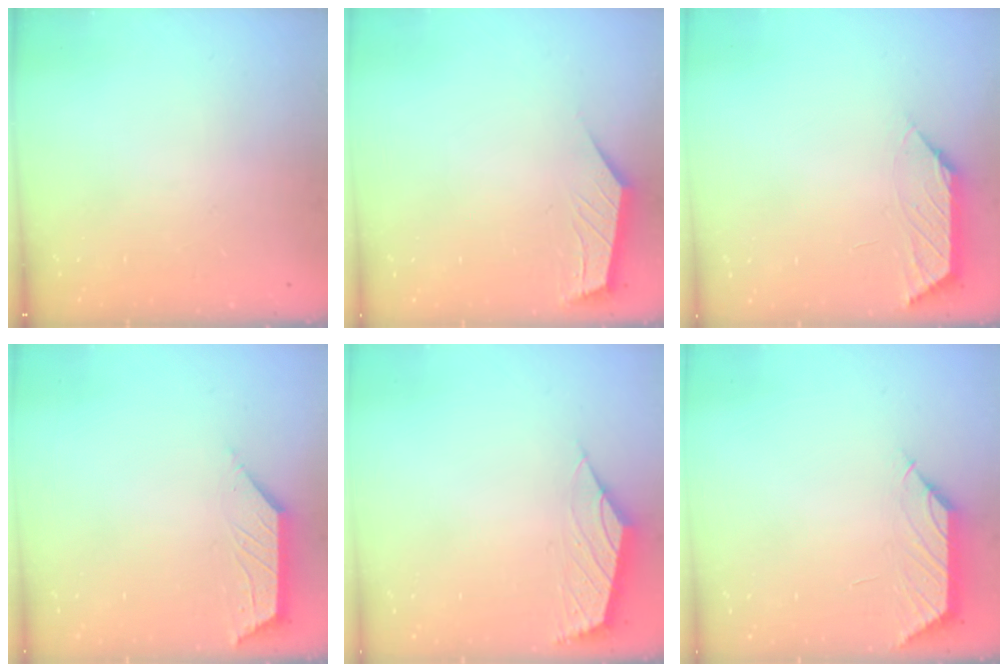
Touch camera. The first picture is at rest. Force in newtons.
{"total": 2.5, "press": 2.4, "slide": 0.3}
{"total": 1.5, "press": 1.5, "slide": 0.5}
{"total": 2.9, "press": 2.9, "slide": 0.5}
{"total": 2.4, "press": 2.3, "slide": 0.7}
{"total": 2.9, "press": 2.9, "slide": 0.5}